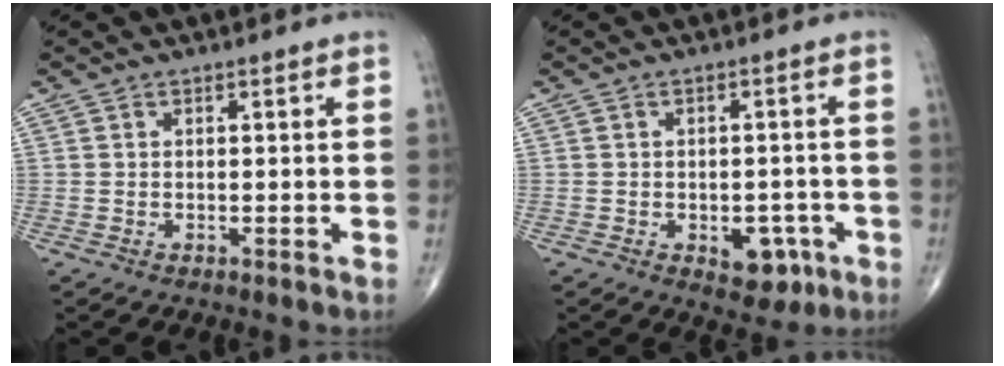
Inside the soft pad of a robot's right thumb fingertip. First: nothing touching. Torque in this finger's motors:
{"motor_torque": [2.54, 2.42, 0.10, -0.56, 0.10]}